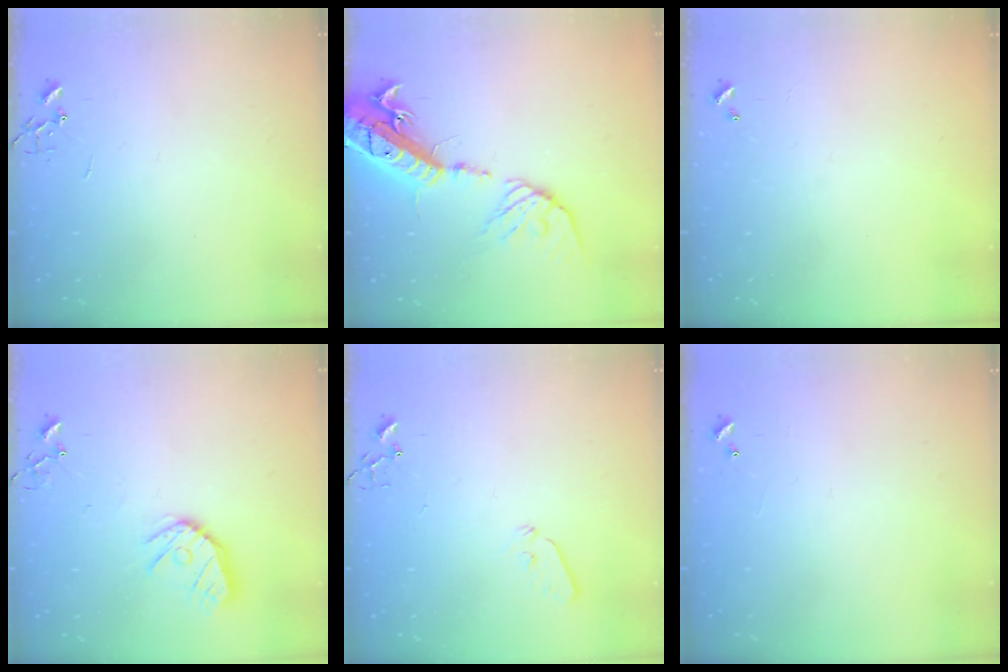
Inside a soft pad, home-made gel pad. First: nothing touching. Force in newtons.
{"total": 21.1, "press": 20.7, "slide": 4.1}
{"total": 0.0}
{"total": 12.6, "press": 12.5, "slide": 1.4}
{"total": 5.0, "press": 5.0, "slide": 0.6}
{"total": 3.7, "press": 3.6, "slide": 0.4}